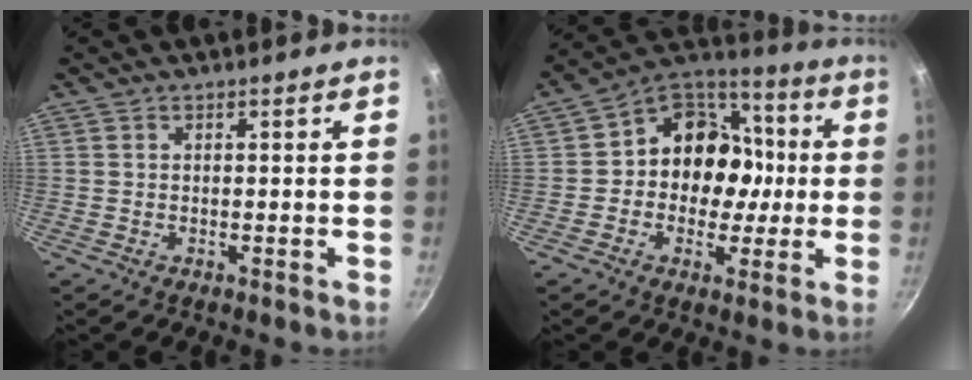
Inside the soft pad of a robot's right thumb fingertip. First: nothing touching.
{"total": 14.9, "force": [-0.4, 12.6, 8.1], "torque": [-0.071, 0.038, -0.023]}